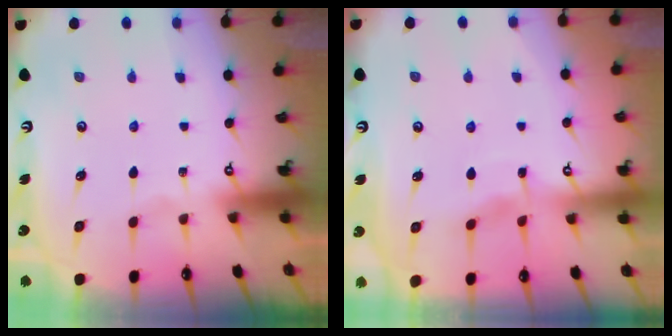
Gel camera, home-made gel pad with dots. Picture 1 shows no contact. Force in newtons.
{"total": 3.3, "press": 3.3, "slide": 0.4}